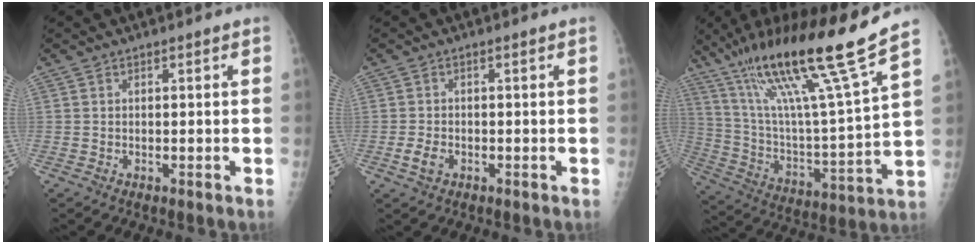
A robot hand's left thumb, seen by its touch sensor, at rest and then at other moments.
{"total": 2.5, "force": [-1.0, 1.7, 1.7], "torque": [-0.034, 0.001, -0.016]}
{"total": 24.1, "force": [16.3, 0.3, 17.7], "torque": [-0.286, -0.062, 0.291]}